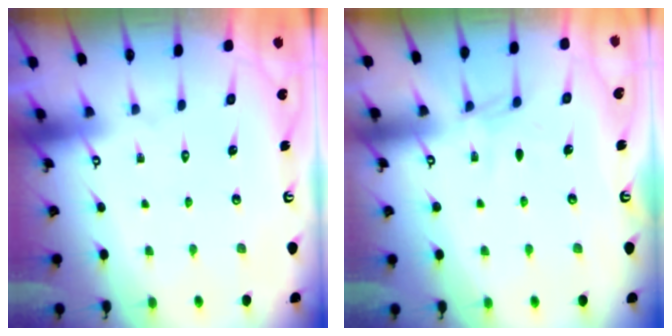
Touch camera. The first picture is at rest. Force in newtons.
{"total": 4.9, "press": 4.9, "slide": 0.5}